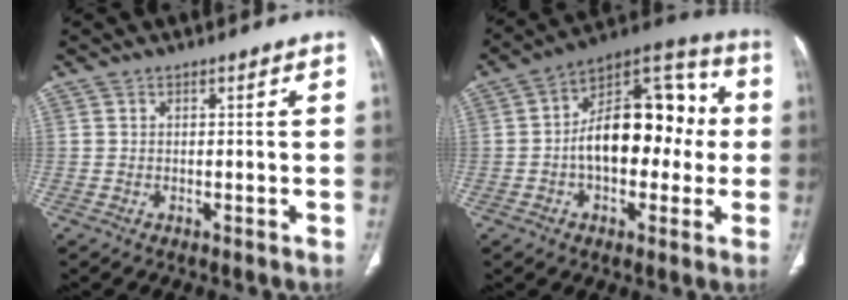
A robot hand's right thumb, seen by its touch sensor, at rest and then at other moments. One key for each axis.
{"total": 19.4, "fx": -0.3, "fy": 11.5, "fz": 15.6, "tx": -0.202, "ty": 0.050, "tz": -0.010}